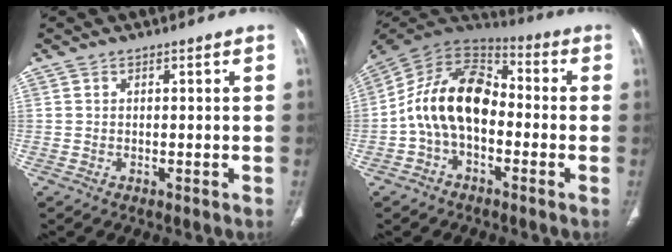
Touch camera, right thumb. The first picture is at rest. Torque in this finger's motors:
{"motor_torque": [0.11, 1.23, 0.37, -0.21, 0.28]}